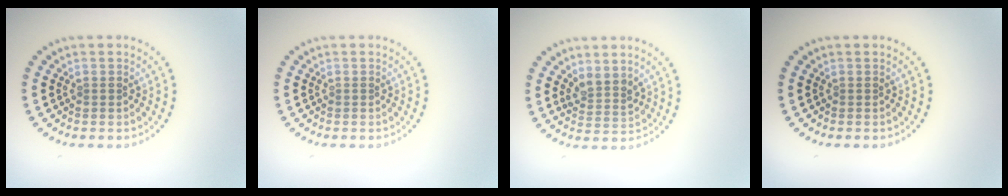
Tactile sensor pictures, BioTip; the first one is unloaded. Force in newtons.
{"total": 0.0}
{"total": 2.3, "press": 1.8, "slide": 1.5}
{"total": 0.0}